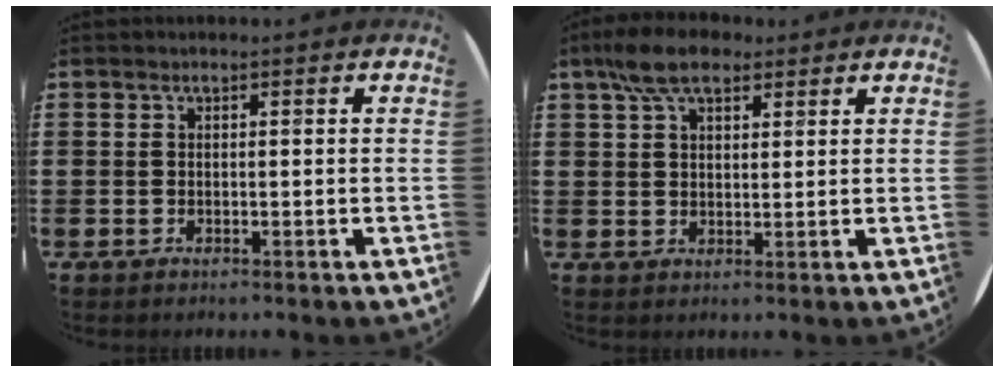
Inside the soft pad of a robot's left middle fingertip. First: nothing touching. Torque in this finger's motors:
{"motor_torque": [0.72, -0.50, 0.00, 0.01]}